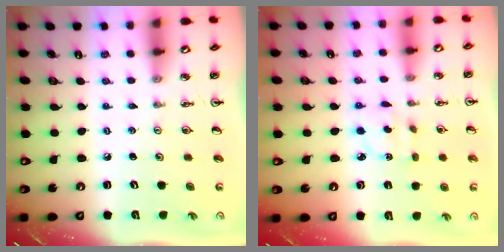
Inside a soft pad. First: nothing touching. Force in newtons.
{"total": 2.6, "press": 2.5, "slide": 0.3}